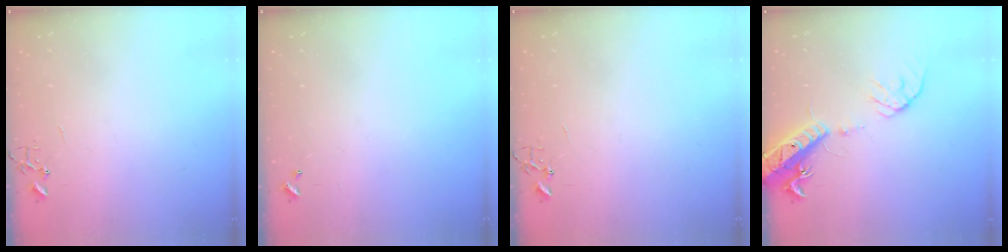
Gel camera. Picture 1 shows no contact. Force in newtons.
{"total": 0.0}
{"total": 0.0}
{"total": 16.0, "press": 15.7, "slide": 3.3}